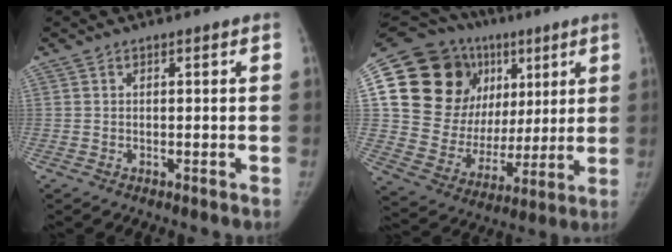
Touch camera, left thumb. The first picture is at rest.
{"total": 26.2, "force": [8.9, 20.2, 14.2], "torque": [-0.188, 0.033, 0.169]}